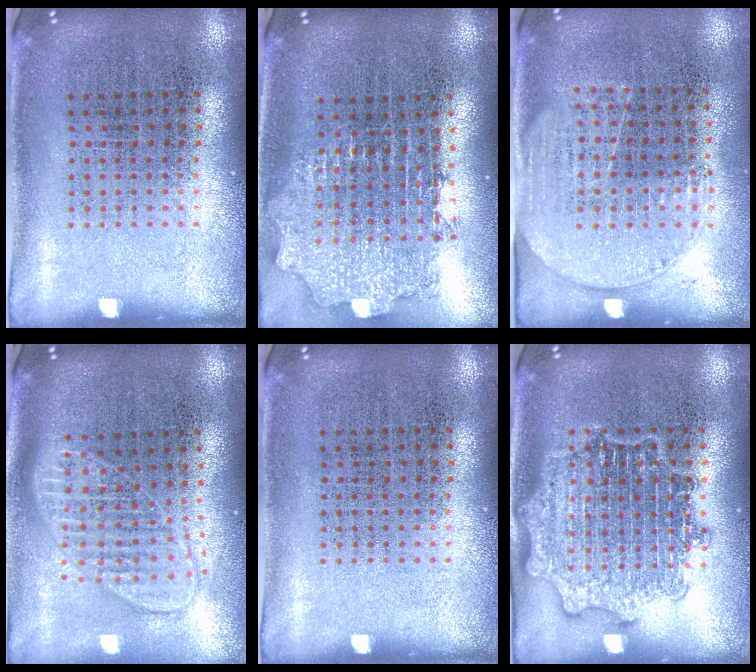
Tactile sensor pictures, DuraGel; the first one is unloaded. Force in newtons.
{"total": 2.0, "press": 1.5, "slide": 1.3}
{"total": 1.5, "press": 1.3, "slide": 0.7}
{"total": 1.9, "press": 1.6, "slide": 1.1}
{"total": 0.0}
{"total": 3.0, "press": 3.0, "slide": 0.5}